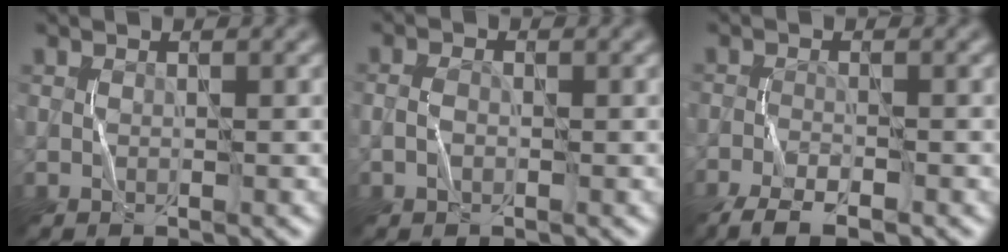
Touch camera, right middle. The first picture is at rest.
{"total": 0.9, "force": [-0.4, 0.6, 0.6], "torque": [-0.015, 0.001, -0.007]}
{"total": 3.7, "force": [-2.9, 0.8, 2.2], "torque": [-0.042, -0.009, -0.056]}